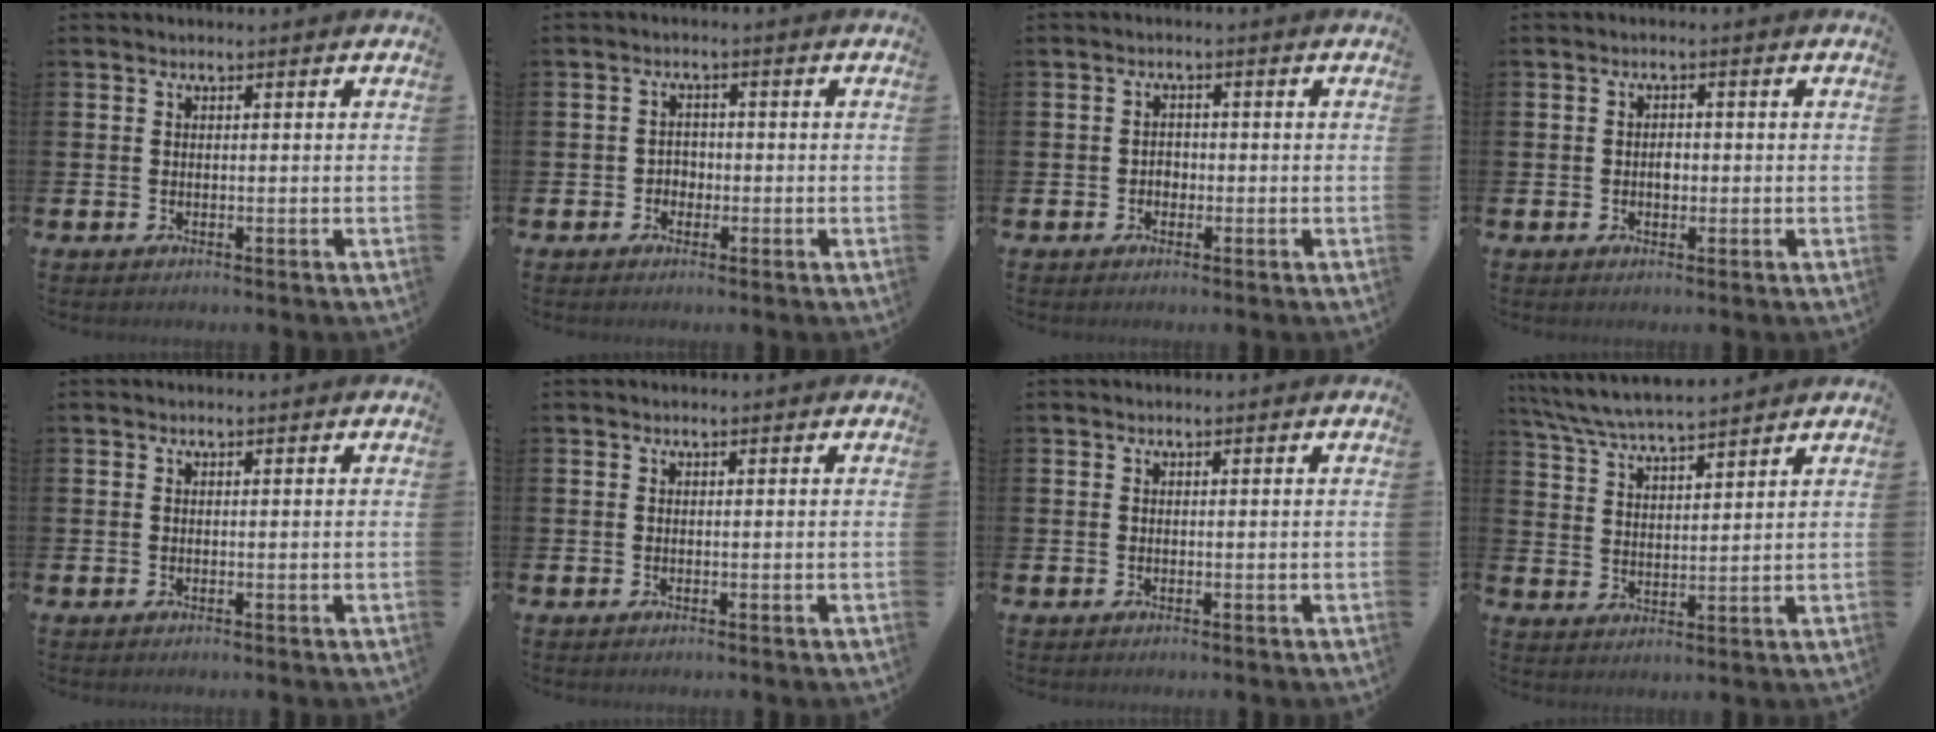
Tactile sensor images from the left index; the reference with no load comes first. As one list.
[{"total": 2.1, "force": [-0.9, 1.8, 0.5], "torque": [-0.012, 0.004, -0.022]}, {"total": 1.6, "force": [-0.5, 1.4, 0.5], "torque": [-0.002, -0.001, -0.015]}, {"total": 1.6, "force": [-0.1, 1.2, 1.1], "torque": [-0.009, 0.003, -0.007]}, {"total": 0.0}, {"total": 0.0}, {"total": 0.0}, {"total": 6.2, "force": [6.0, 0.5, 1.6], "torque": [-0.057, -0.027, 0.108]}]